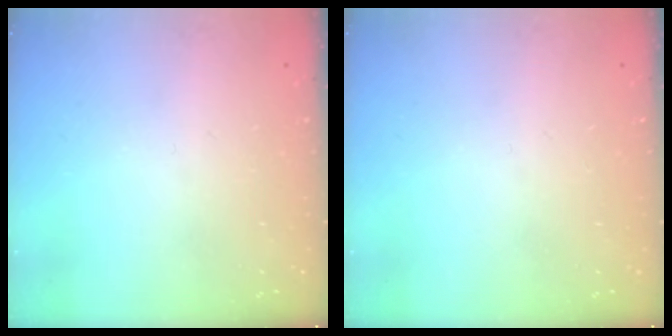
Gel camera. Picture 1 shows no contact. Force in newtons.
{"total": 0.0}